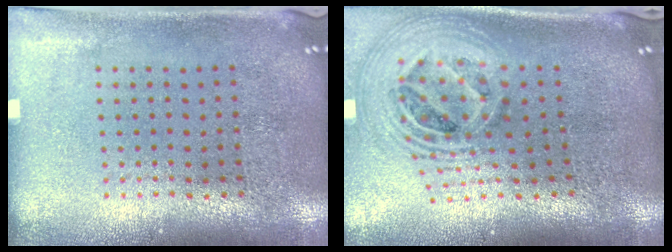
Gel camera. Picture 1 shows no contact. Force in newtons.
{"total": 2.7, "press": 1.9, "slide": 1.9}